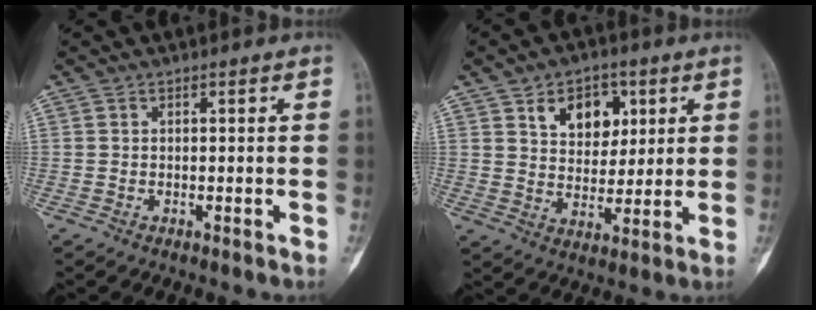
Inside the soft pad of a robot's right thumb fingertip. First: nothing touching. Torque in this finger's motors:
{"motor_torque": [-0.58, 0.90, 0.44, -0.28, 0.03]}